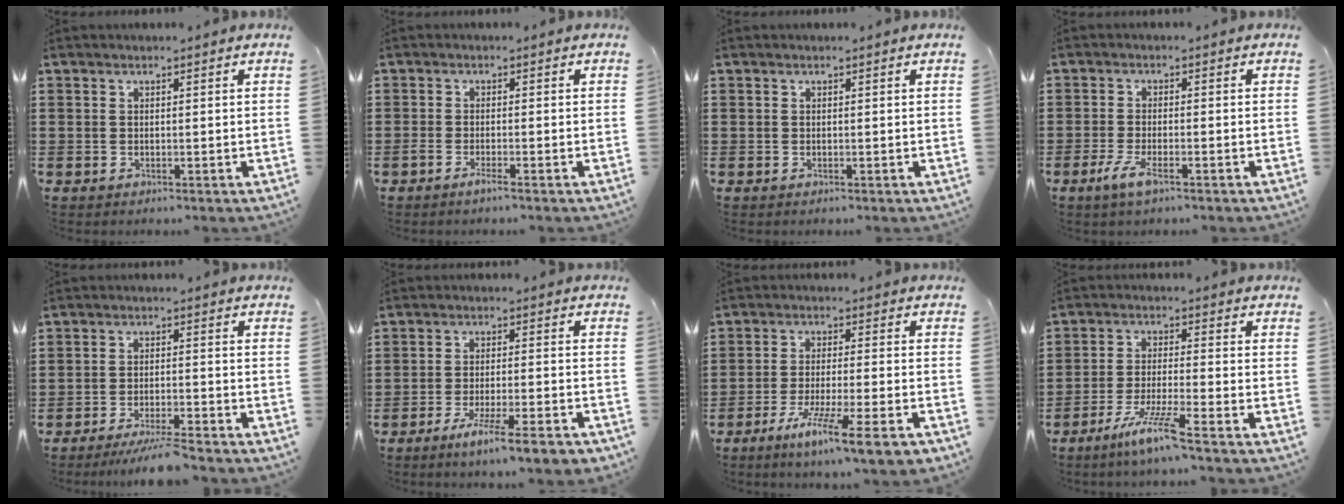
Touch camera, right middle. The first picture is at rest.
{"total": 1.5, "force": [-1.0, 0.0, 1.1], "torque": [-0.027, -0.006, -0.020]}
{"total": 0.0}
{"total": 3.8, "force": [-1.9, 0.9, 3.1], "torque": [-0.072, -0.008, -0.040]}
{"total": 4.9, "force": [-4.4, 0.0, 2.0], "torque": [-0.040, -0.008, -0.086]}
{"total": 6.7, "force": [-5.2, 0.3, 4.3], "torque": [-0.071, -0.008, -0.090]}
{"total": 8.7, "force": [-6.2, 0.3, 6.1], "torque": [-0.115, -0.013, -0.115]}
{"total": 6.7, "force": [-5.0, -0.3, 4.4], "torque": [-0.089, -0.014, -0.095]}